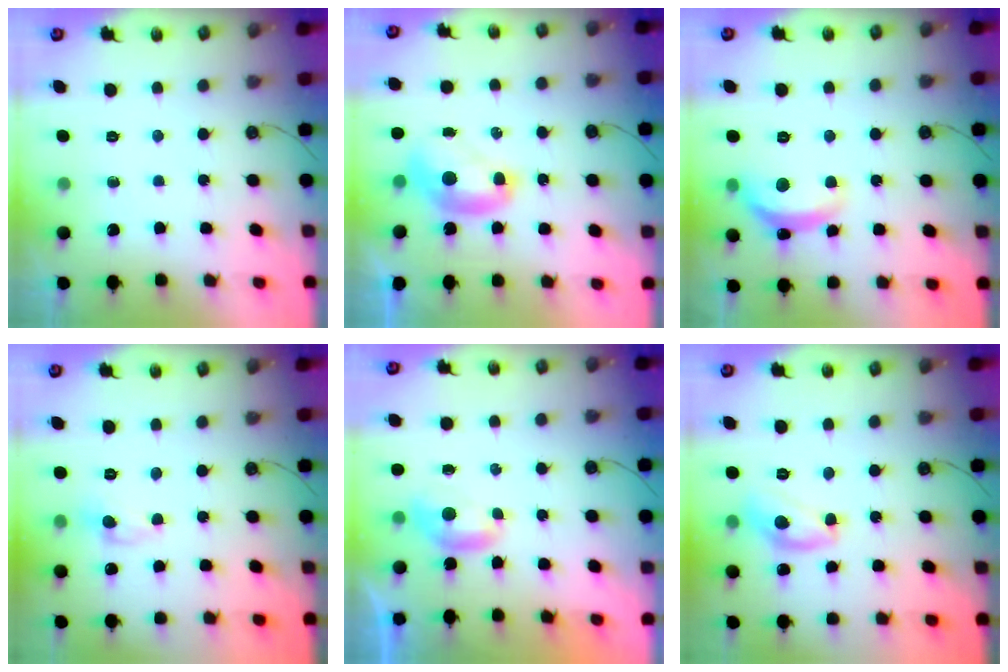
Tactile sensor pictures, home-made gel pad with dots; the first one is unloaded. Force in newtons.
{"total": 2.0, "press": 2.0, "slide": 0.2}
{"total": 6.6, "press": 6.6, "slide": 0.7}
{"total": 0.0}
{"total": 2.4, "press": 2.3, "slide": 0.5}
{"total": 8.8, "press": 8.8, "slide": 0.5}